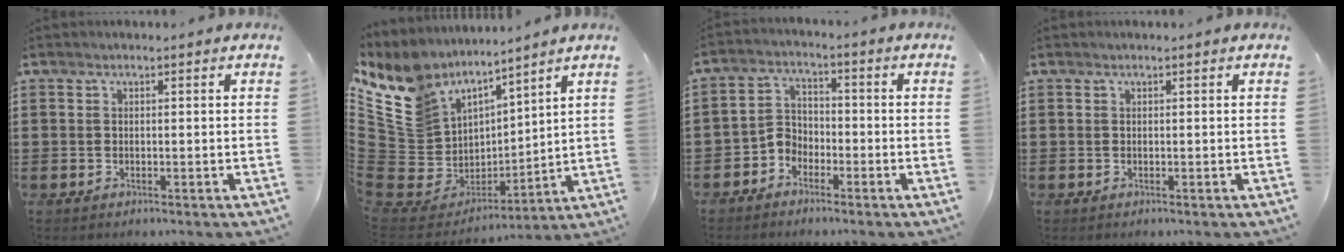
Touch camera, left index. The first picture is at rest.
{"total": 11.4, "force": [6.9, 8.6, 2.8], "torque": [-0.125, -0.060, 0.132]}
{"total": 4.0, "force": [-3.2, 2.1, 0.8], "torque": [-0.030, 0.007, -0.070]}
{"total": 0.0}